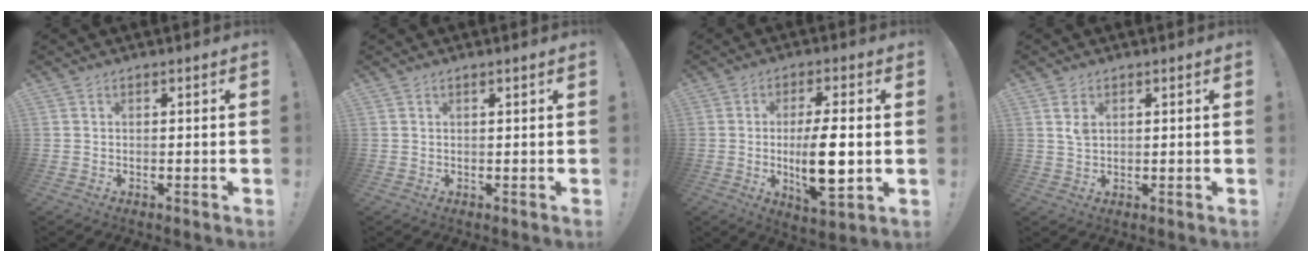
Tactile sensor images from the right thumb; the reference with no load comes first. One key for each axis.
{"total": 1.0, "fx": 0.6, "fy": -0.2, "fz": 0.8, "tx": -0.010, "ty": -0.003, "tz": 0.009}
{"total": 13.2, "fx": -1.0, "fy": 4.0, "fz": 12.6, "tx": -0.226, "ty": -0.010, "tz": -0.023}
{"total": 3.1, "fx": 1.5, "fy": 1.8, "fz": 2.1, "tx": -0.030, "ty": -0.005, "tz": 0.025}